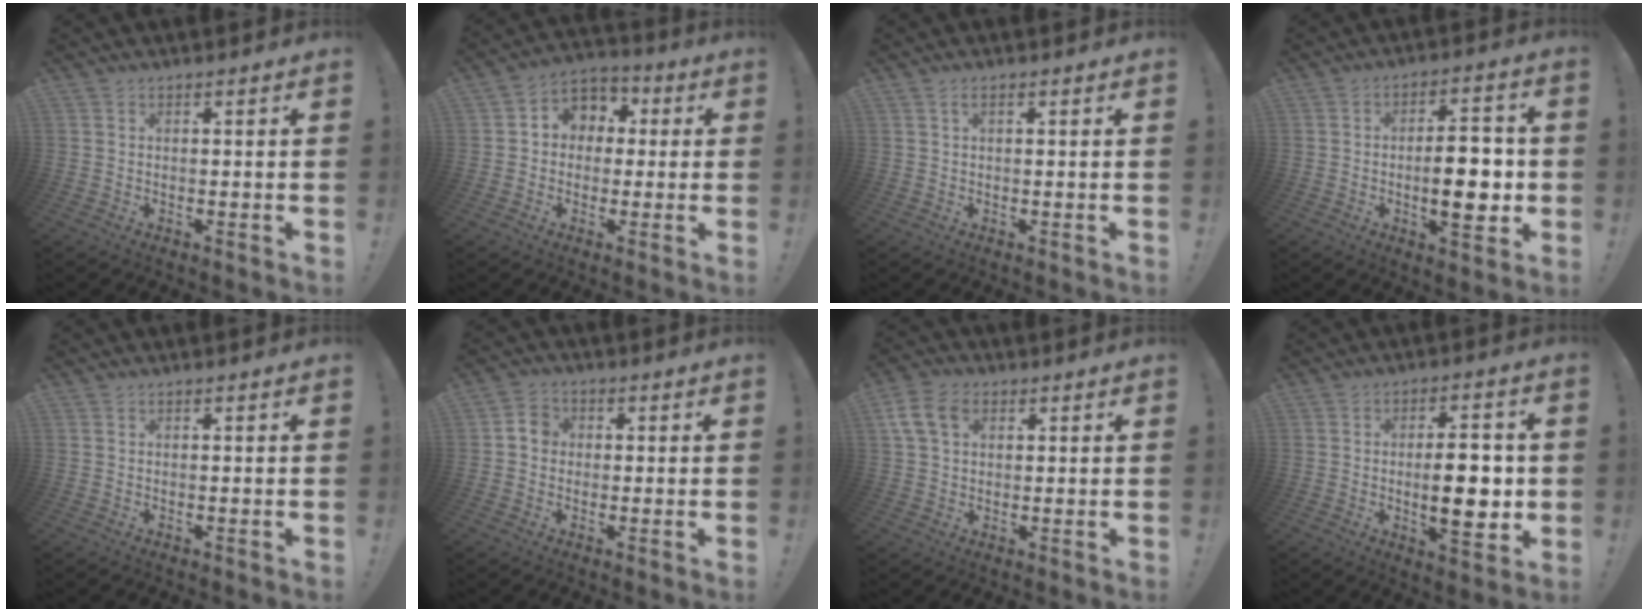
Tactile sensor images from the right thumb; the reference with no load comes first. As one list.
[{"total": 7.1, "force": [0.2, 6.7, 2.6], "torque": [-0.034, 0.005, 0.011]}, {"total": 1.1, "force": [0.3, 0.3, 1.0], "torque": [-0.014, -0.001, 0.003]}, {"total": 13.1, "force": [-1.7, 5.4, 11.9], "torque": [-0.175, 0.006, -0.034]}, {"total": 0.0}, {"total": 4.7, "force": [-0.2, 4.1, 2.2], "torque": [-0.037, 0.016, -0.002]}, {"total": 9.7, "force": [3.5, 6.8, 6.1], "torque": [-0.119, 0.004, 0.069]}, {"total": 12.9, "force": [-0.8, 4.9, 11.9], "torque": [-0.173, -0.004, -0.020]}]